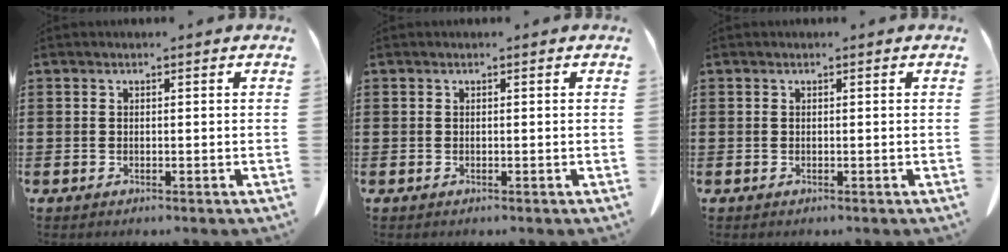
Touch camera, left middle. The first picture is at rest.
{"total": 0.0}
{"total": 0.0}